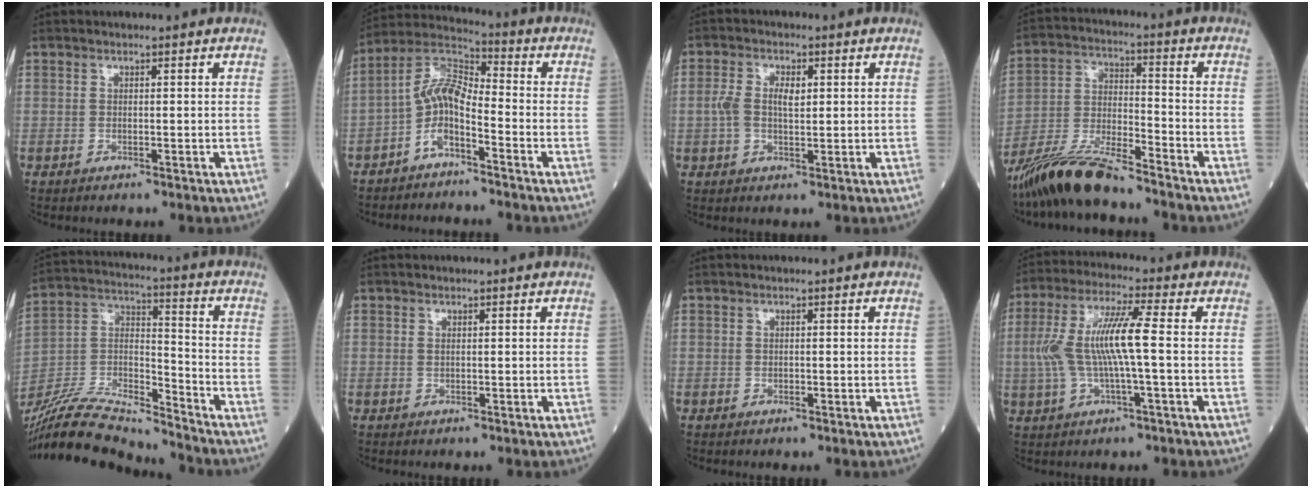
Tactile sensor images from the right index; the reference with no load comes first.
{"total": 7.4, "force": [-3.3, 2.6, 6.0], "torque": [-0.130, 0.022, -0.071]}
{"total": 4.8, "force": [0.6, 2.3, 4.2], "torque": [-0.094, 0.014, 0.013]}
{"total": 12.5, "force": [-10.3, 1.4, 6.9], "torque": [-0.131, -0.015, -0.193]}
{"total": 19.0, "force": [-17.9, 1.7, 6.2], "torque": [-0.135, 0.009, -0.326]}
{"total": 0.0}
{"total": 0.0}
{"total": 10.1, "force": [-0.2, 0.9, 10.1], "torque": [-0.210, 0.018, -0.008]}